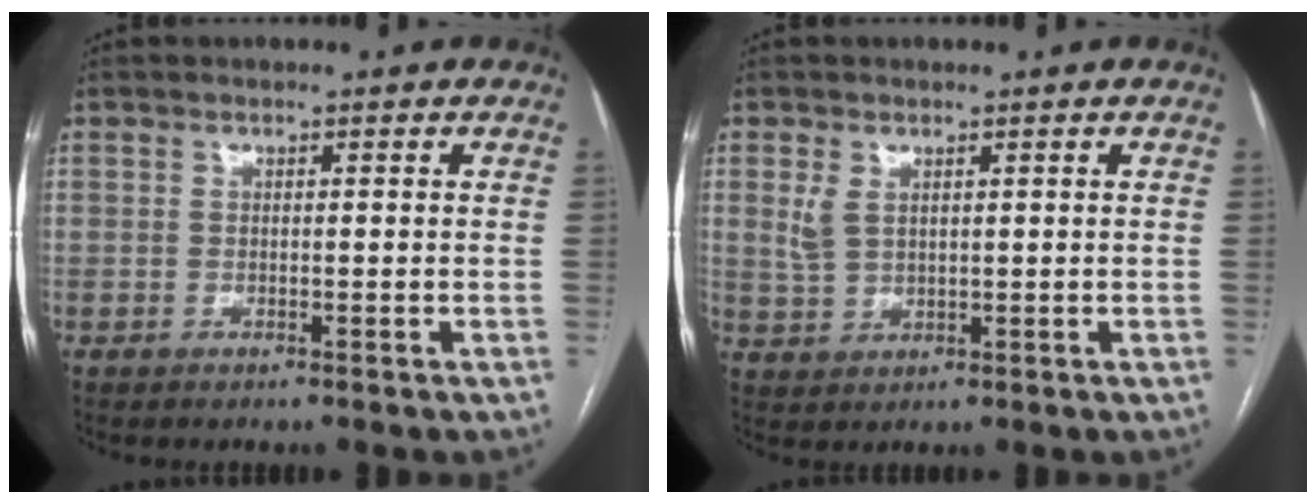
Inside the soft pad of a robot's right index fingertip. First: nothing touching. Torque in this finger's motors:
{"motor_torque": [0.40, 0.21, 0.21, 0.03]}